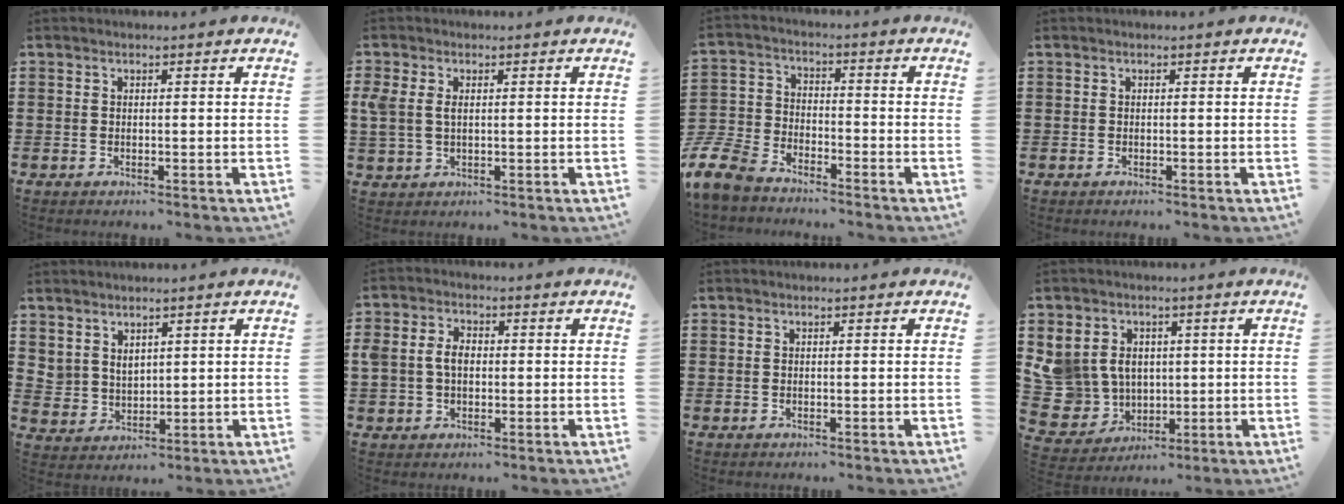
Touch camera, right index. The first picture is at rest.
{"total": 3.0, "force": [0.6, 1.8, 2.2], "torque": [-0.063, 0.004, 0.006]}
{"total": 8.1, "force": [-7.3, 2.6, 2.3], "torque": [-0.077, 0.009, -0.152]}
{"total": 0.0}
{"total": 3.6, "force": [3.0, 1.9, 0.1], "torque": [-0.014, -0.001, 0.059]}
{"total": 3.9, "force": [0.0, 2.9, 2.7], "torque": [-0.073, 0.006, -0.007]}
{"total": 0.0}
{"total": 8.4, "force": [1.5, 7.9, 2.4], "torque": [-0.114, -0.007, 0.031]}